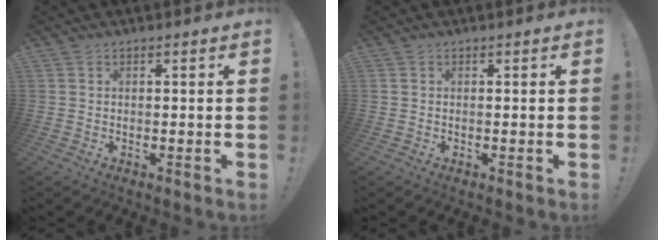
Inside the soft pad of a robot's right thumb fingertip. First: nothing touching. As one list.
[{"total": 0.0}]